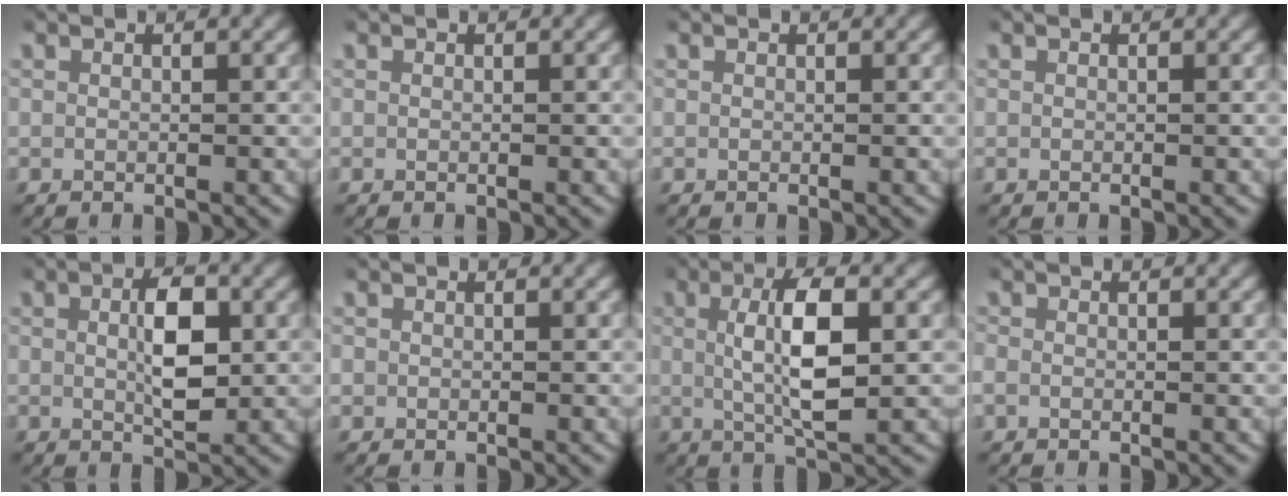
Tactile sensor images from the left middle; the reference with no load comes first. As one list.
[{"total": 0.0}, {"total": 0.0}, {"total": 0.0}, {"total": 4.2, "force": [0.4, 1.8, 3.8], "torque": [-0.062, -0.009, 0.009]}, {"total": 0.9, "force": [-0.1, 0.9, 0.2], "torque": [-0.008, -0.003, -0.002]}, {"total": 5.6, "force": [0.6, 1.4, 5.3], "torque": [-0.089, -0.003, 0.013]}, {"total": 1.2, "force": [-0.4, 1.0, 0.5], "torque": [-0.018, -0.004, -0.007]}]